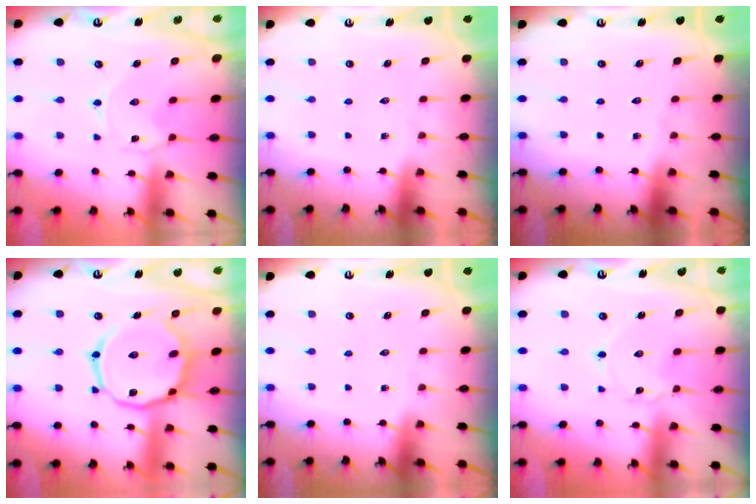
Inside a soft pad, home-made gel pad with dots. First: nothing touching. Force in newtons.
{"total": 0.0}
{"total": 0.0}
{"total": 17.1, "press": 17.1, "slide": 1.2}
{"total": 0.0}
{"total": 1.2, "press": 1.2, "slide": 0.1}